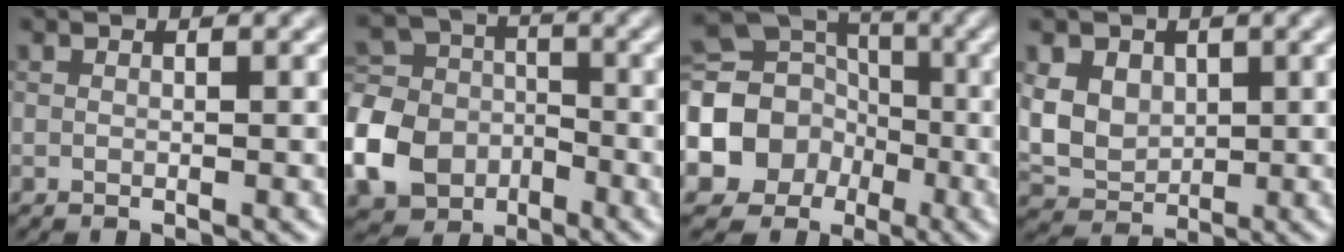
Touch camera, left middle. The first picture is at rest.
{"total": 7.3, "force": [-3.0, 5.8, 3.3], "torque": [-0.074, 0.003, -0.072]}
{"total": 11.6, "force": [-3.2, 10.1, 4.7], "torque": [-0.105, -0.009, -0.079]}
{"total": 5.4, "force": [1.6, 4.3, 2.9], "torque": [-0.060, 0.010, 0.027]}